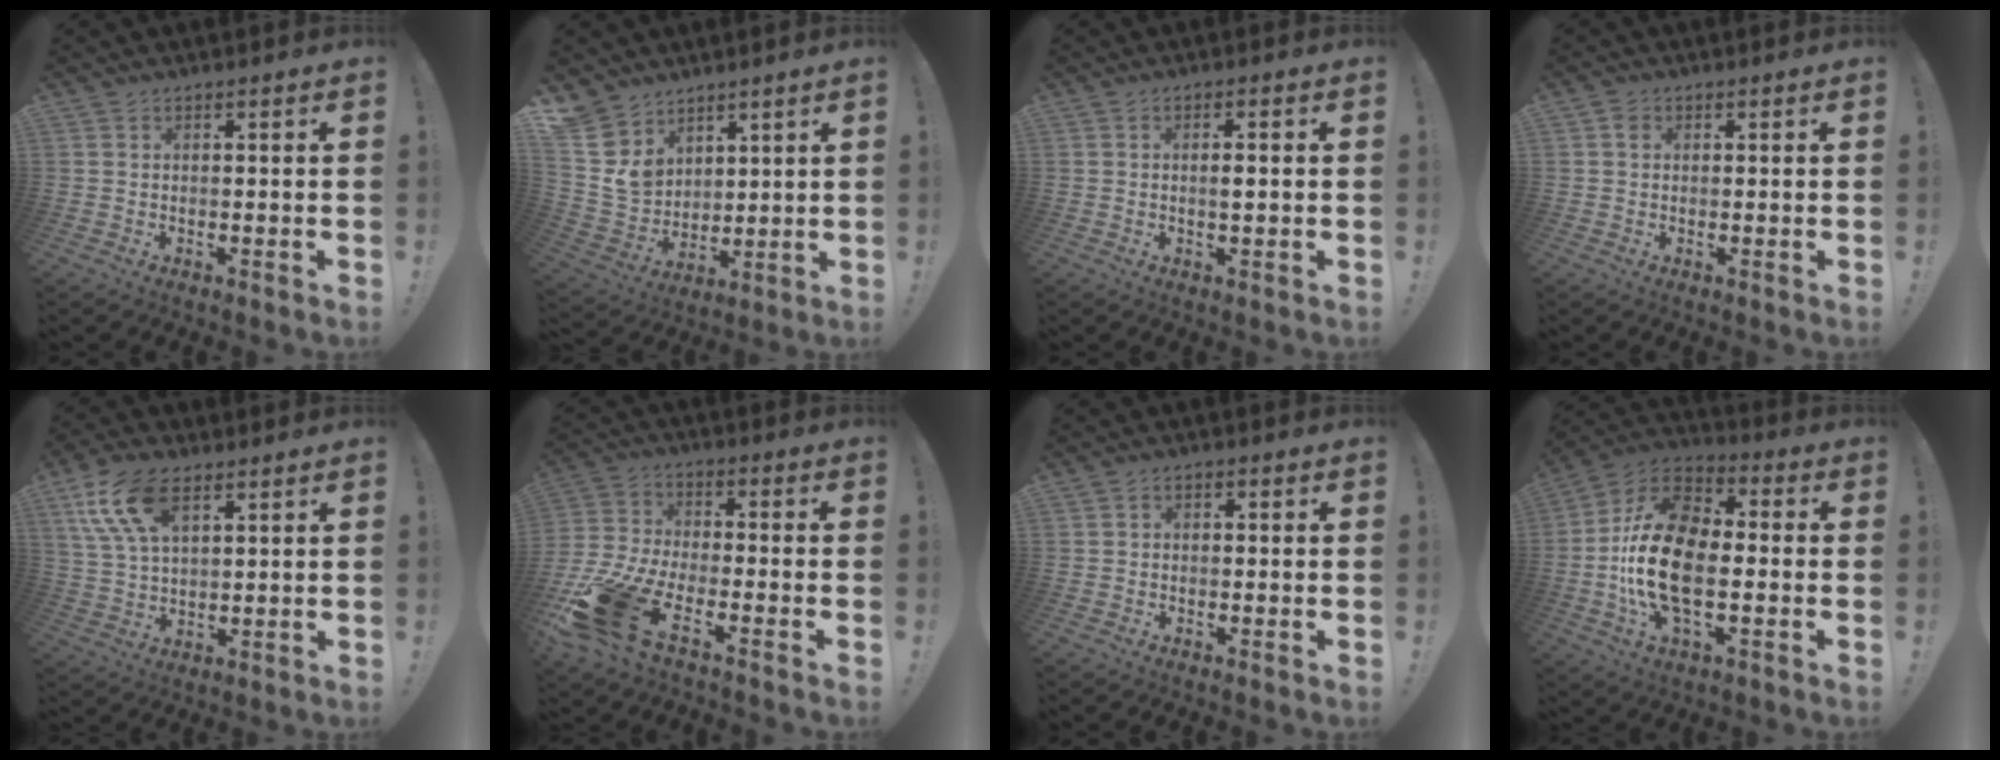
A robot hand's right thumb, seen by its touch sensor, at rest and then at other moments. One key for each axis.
{"total": 10.2, "fx": 5.7, "fy": 8.3, "fz": 1.5, "tx": -0.039, "ty": -0.051, "tz": 0.125}
{"total": 2.5, "fx": -0.1, "fy": 0.6, "fz": 2.4, "tx": -0.029, "ty": -0.004, "tz": -0.007}
{"total": 1.5, "fx": 0.4, "fy": 1.3, "fz": 0.7, "tx": -0.005, "ty": 0.000, "tz": 0.006}
{"total": 13.8, "fx": 6.4, "fy": 7.2, "fz": 9.8, "tx": -0.188, "ty": -0.014, "tz": 0.120}
{"total": 16.7, "fx": -9.5, "fy": 6.9, "fz": 11.9, "tx": -0.246, "ty": 0.043, "tz": -0.164}
{"total": 1.8, "fx": -1.1, "fy": 1.1, "fz": 0.8, "tx": -0.012, "ty": 0.007, "tz": -0.021}
{"total": 20.9, "fx": -2.5, "fy": 11.9, "fz": 17.0, "tx": -0.321, "ty": 0.021, "tz": -0.038}